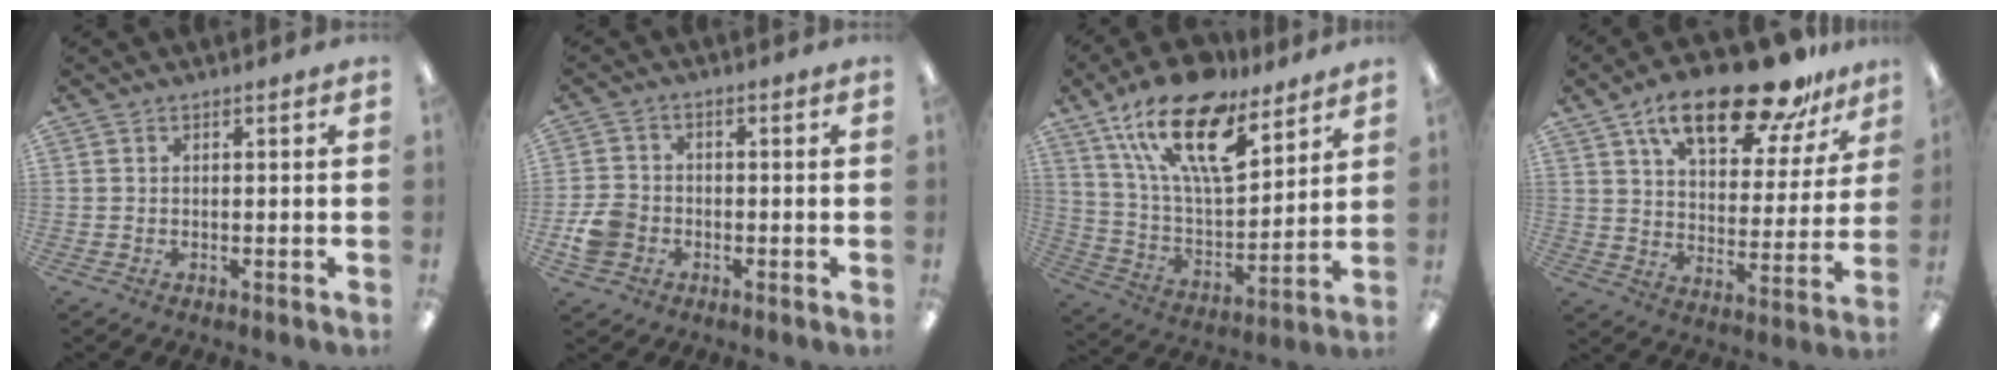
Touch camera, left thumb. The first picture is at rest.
{"total": 6.0, "force": [-2.2, 4.9, 2.8], "torque": [-0.049, 0.013, -0.040]}
{"total": 21.4, "force": [14.0, 8.7, 13.7], "torque": [-0.256, -0.075, 0.246]}
{"total": 21.4, "force": [14.3, 8.7, 13.4], "torque": [-0.204, -0.078, 0.238]}